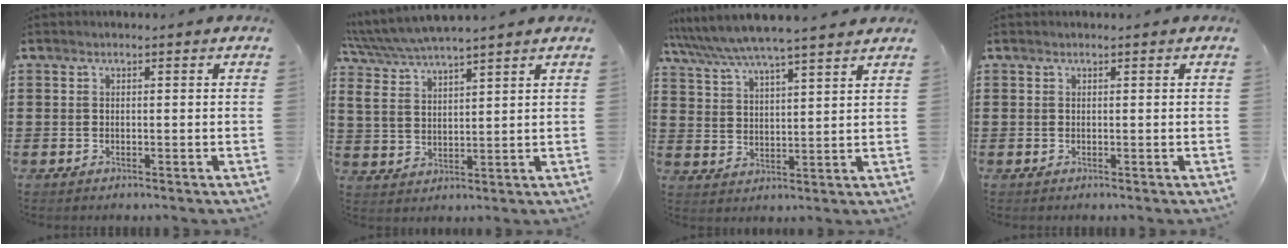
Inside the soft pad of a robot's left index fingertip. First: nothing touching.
{"total": 5.1, "force": [4.6, 0.5, 2.0], "torque": [-0.057, -0.019, 0.080]}
{"total": 6.3, "force": [5.8, 0.3, 2.5], "torque": [-0.069, -0.028, 0.100]}
{"total": 0.0}